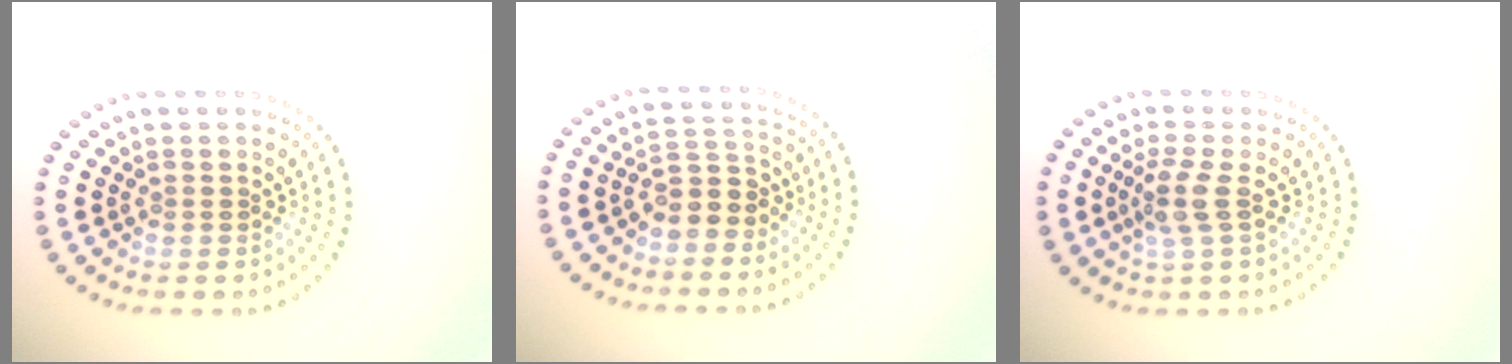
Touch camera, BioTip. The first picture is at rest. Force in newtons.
{"total": 2.9, "press": 2.6, "slide": 1.3}
{"total": 2.3, "press": 1.8, "slide": 1.4}